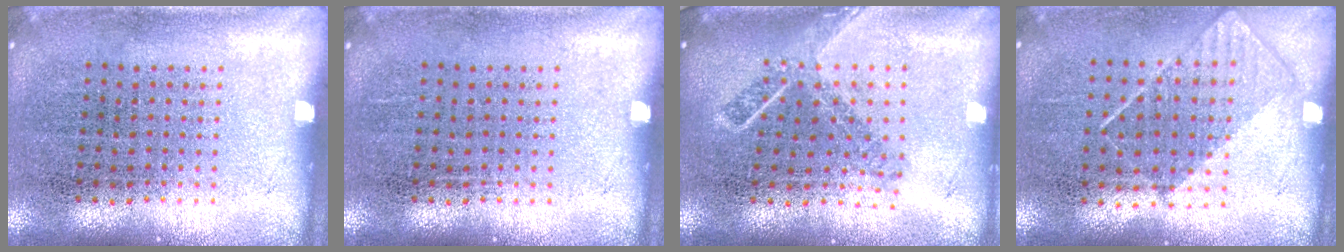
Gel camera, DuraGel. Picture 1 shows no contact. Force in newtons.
{"total": 0.0}
{"total": 1.8, "press": 1.3, "slide": 1.2}
{"total": 0.8, "press": 0.7, "slide": 0.5}